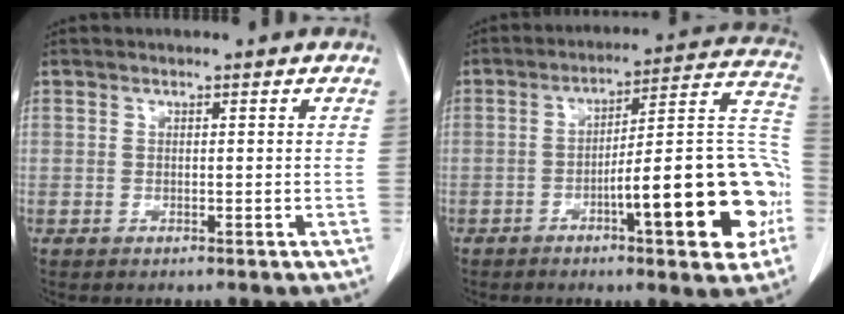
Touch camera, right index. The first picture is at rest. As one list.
[{"total": 19.5, "force": [-6.1, 3.1, 18.3], "torque": [-0.193, 0.033, -0.078]}]